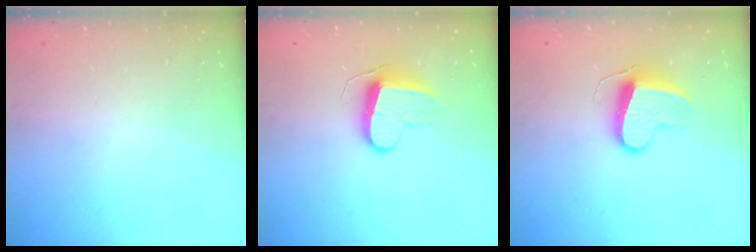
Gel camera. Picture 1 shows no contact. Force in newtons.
{"total": 9.7, "press": 9.7, "slide": 0.2}
{"total": 9.2, "press": 9.2, "slide": 0.2}